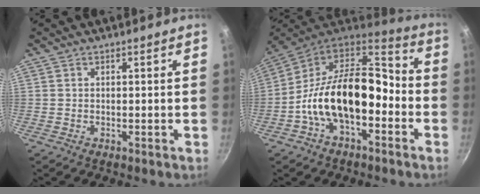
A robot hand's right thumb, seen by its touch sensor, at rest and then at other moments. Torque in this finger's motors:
{"motor_torque": [2.52, 2.49, 1.38, -1.38, 0.25]}